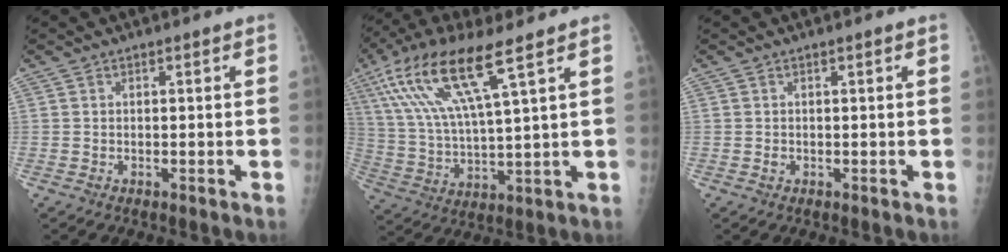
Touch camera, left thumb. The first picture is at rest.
{"total": 16.3, "force": [8.4, 2.7, 13.7], "torque": [-0.295, -0.020, 0.164]}
{"total": 0.5, "force": [-0.1, 0.4, 0.3], "torque": [0.001, 0.001, 0.000]}